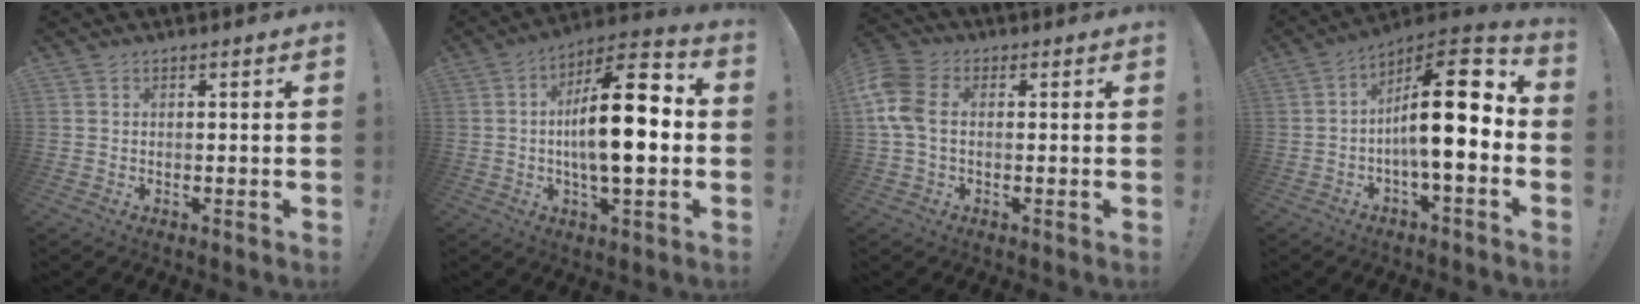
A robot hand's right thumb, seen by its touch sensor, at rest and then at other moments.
{"total": 18.5, "force": [-0.5, 6.5, 17.3], "torque": [-0.281, 0.002, -0.019]}
{"total": 9.9, "force": [0.9, 6.5, 7.3], "torque": [-0.169, 0.003, 0.019]}
{"total": 17.9, "force": [0.5, 5.3, 17.0], "torque": [-0.262, -0.004, 0.004]}